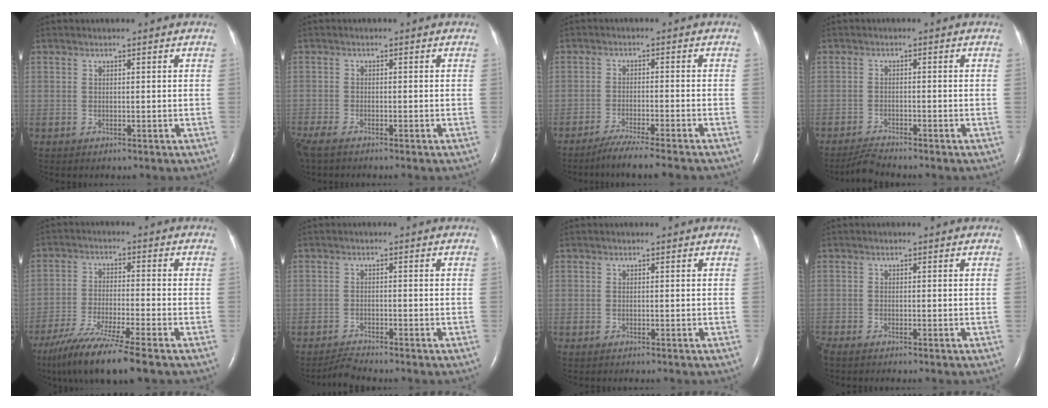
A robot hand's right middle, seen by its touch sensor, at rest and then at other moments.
{"total": 5.0, "force": [-4.1, 0.9, 2.7], "torque": [-0.056, -0.014, -0.073]}
{"total": 8.0, "force": [-6.8, -0.9, 4.1], "torque": [-0.055, -0.024, -0.108]}
{"total": 2.6, "force": [-2.5, -0.6, 0.4], "torque": [-0.020, -0.016, -0.049]}
{"total": 11.3, "force": [-8.5, -0.7, 7.5], "torque": [-0.139, -0.038, -0.146]}
{"total": 2.3, "force": [-2.2, -0.7, 0.2], "torque": [-0.013, -0.015, -0.044]}
{"total": 0.9, "force": [-0.8, 0.2, 0.5], "torque": [-0.012, -0.002, -0.009]}
{"total": 2.0, "force": [-1.8, -0.1, 0.8], "torque": [-0.018, -0.004, -0.032]}